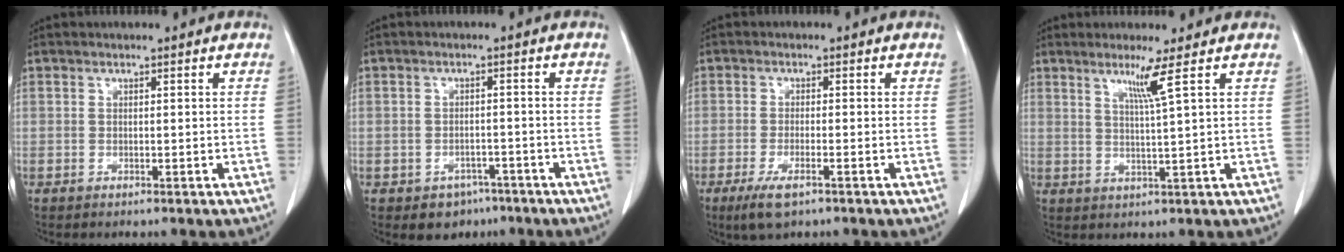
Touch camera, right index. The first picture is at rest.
{"total": 4.0, "force": [-2.5, 2.9, 0.8], "torque": [-0.003, 0.010, -0.029]}
{"total": 4.6, "force": [-2.8, 1.0, 3.5], "torque": [-0.072, -0.010, -0.047]}
{"total": 4.1, "force": [2.1, -1.7, 3.1], "torque": [-0.059, -0.011, 0.044]}